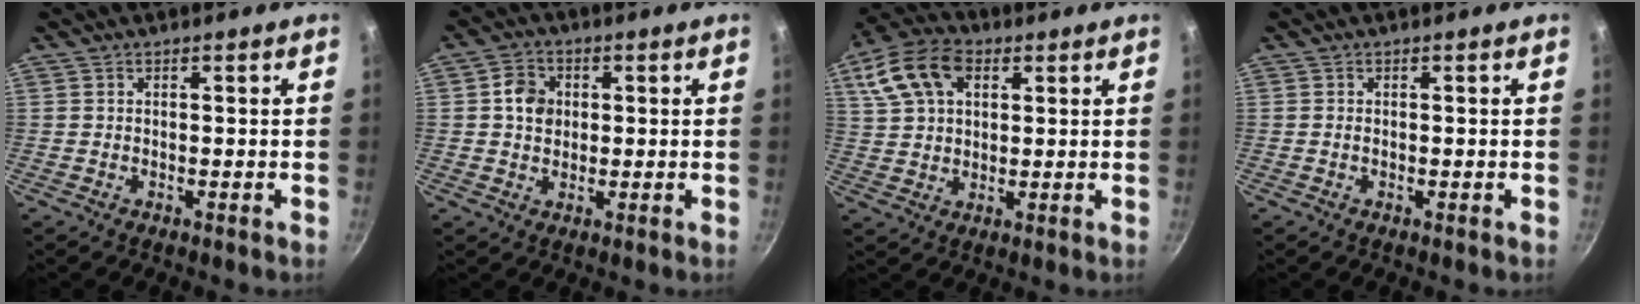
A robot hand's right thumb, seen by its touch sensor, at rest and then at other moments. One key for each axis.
{"total": 5.3, "fx": 0.8, "fy": 4.5, "fz": 2.8, "tx": -0.028, "ty": 0.008, "tz": 0.006}
{"total": 12.9, "fx": 4.7, "fy": 8.6, "fz": 8.4, "tx": -0.152, "ty": 0.013, "tz": 0.078}
{"total": 0.5, "fx": -0.1, "fy": 0.3, "fz": 0.4, "tx": -0.007, "ty": 0.001, "tz": -0.003}